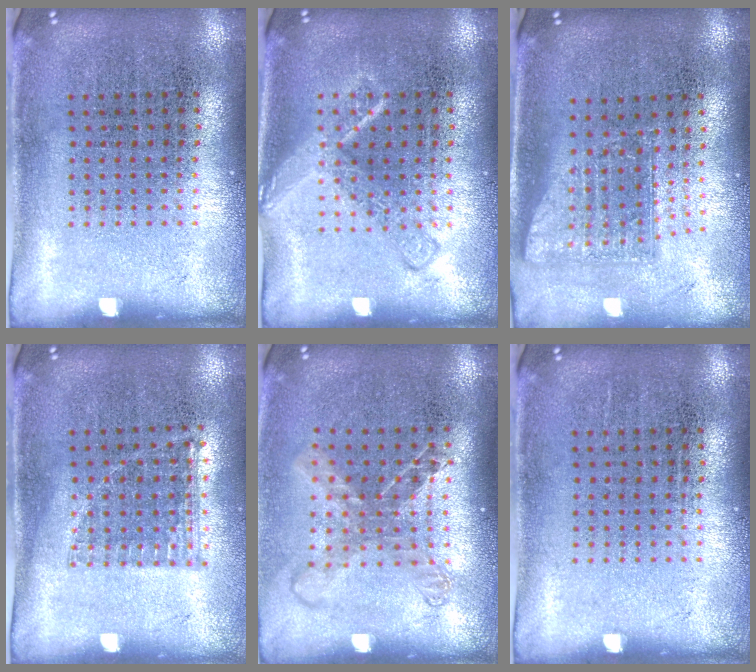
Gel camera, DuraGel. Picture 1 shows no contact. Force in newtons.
{"total": 2.3, "press": 2.3, "slide": 0.3}
{"total": 1.7, "press": 1.3, "slide": 1.0}
{"total": 0.9, "press": 0.8, "slide": 0.2}
{"total": 1.5, "press": 1.3, "slide": 0.9}
{"total": 0.0}